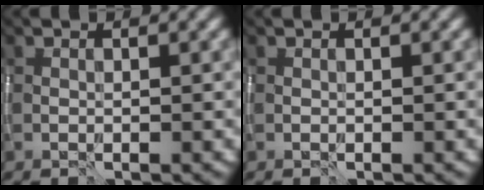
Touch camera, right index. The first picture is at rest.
{"total": 0.0}